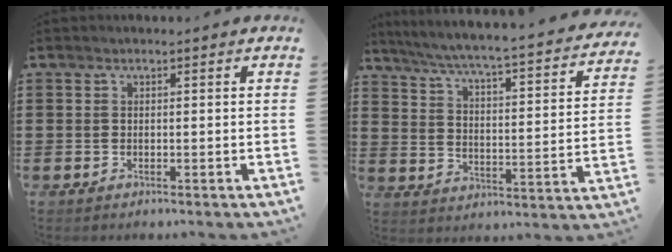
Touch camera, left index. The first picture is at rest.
{"total": 4.3, "force": [3.8, -0.6, 2.0], "torque": [-0.061, -0.043, 0.051]}